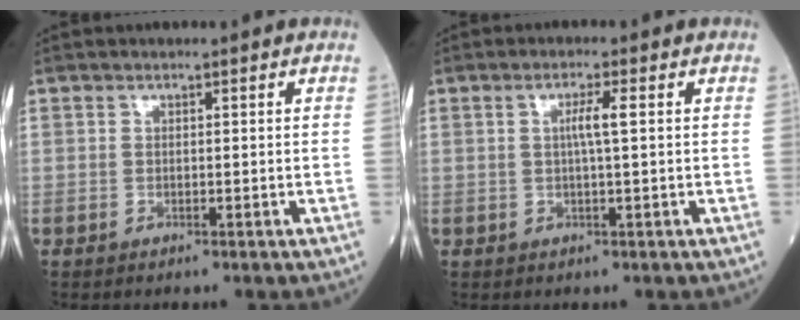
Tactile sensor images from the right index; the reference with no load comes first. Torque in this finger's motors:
{"motor_torque": [0.60, 0.19, 0.20, 0.07]}